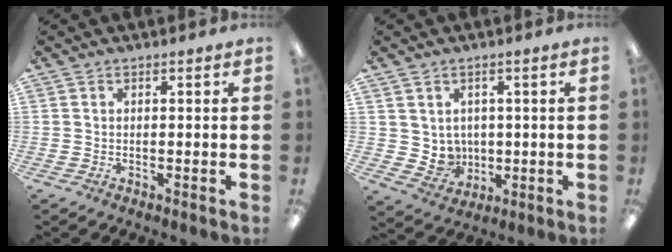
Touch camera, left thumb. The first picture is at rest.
{"total": 4.8, "force": [1.9, 4.4, 0.4], "torque": [-0.017, -0.013, 0.044]}